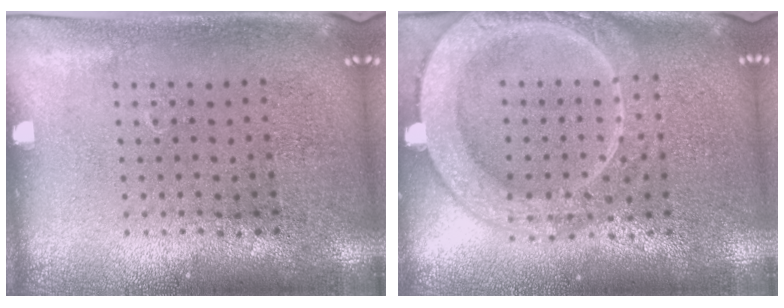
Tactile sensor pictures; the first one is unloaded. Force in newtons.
{"total": 4.1, "press": 4.1, "slide": 0.4}